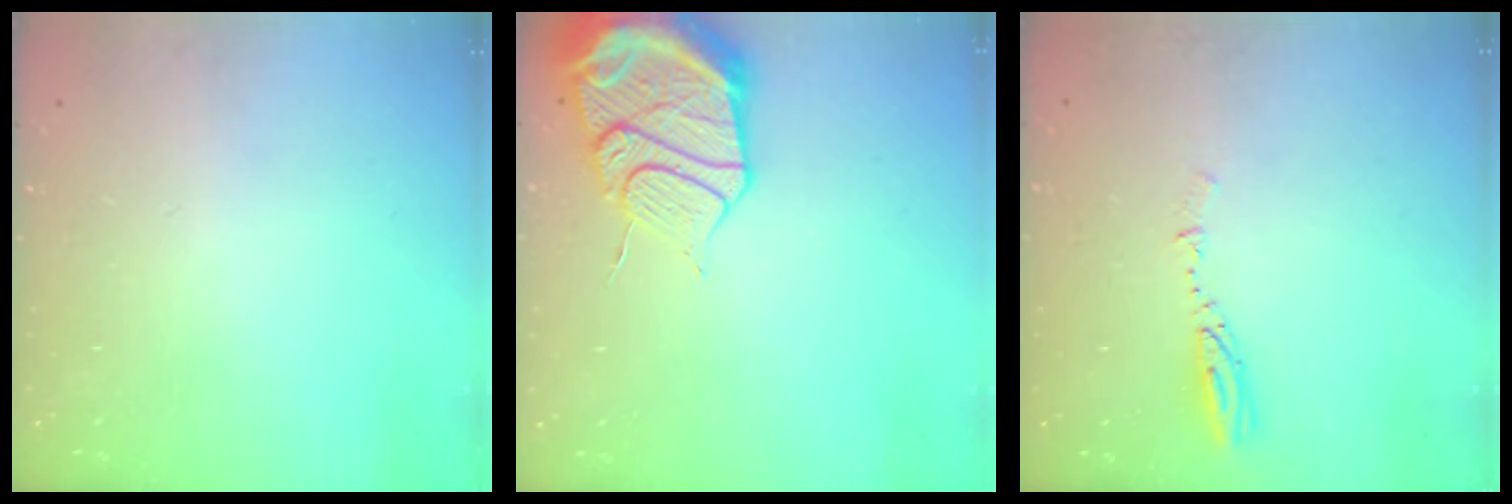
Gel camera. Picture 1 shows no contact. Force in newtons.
{"total": 17.2, "press": 17.1, "slide": 1.7}
{"total": 3.7, "press": 3.7, "slide": 0.4}